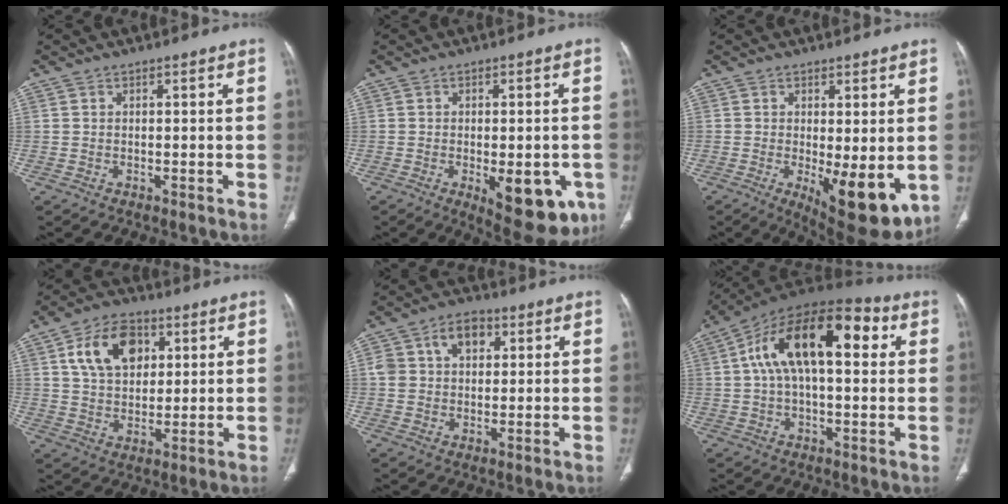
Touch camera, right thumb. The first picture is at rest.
{"total": 12.9, "force": [-4.6, 5.7, 10.7], "torque": [-0.115, -0.002, -0.044]}
{"total": 11.2, "force": [-2.1, 4.0, 10.2], "torque": [-0.140, -0.027, -0.018]}
{"total": 12.4, "force": [4.3, 8.3, 8.2], "torque": [-0.115, -0.004, 0.074]}
{"total": 8.4, "force": [2.7, 5.9, 5.3], "torque": [-0.066, 0.007, 0.044]}
{"total": 20.1, "force": [4.8, 9.6, 16.9], "torque": [-0.268, 0.039, 0.066]}